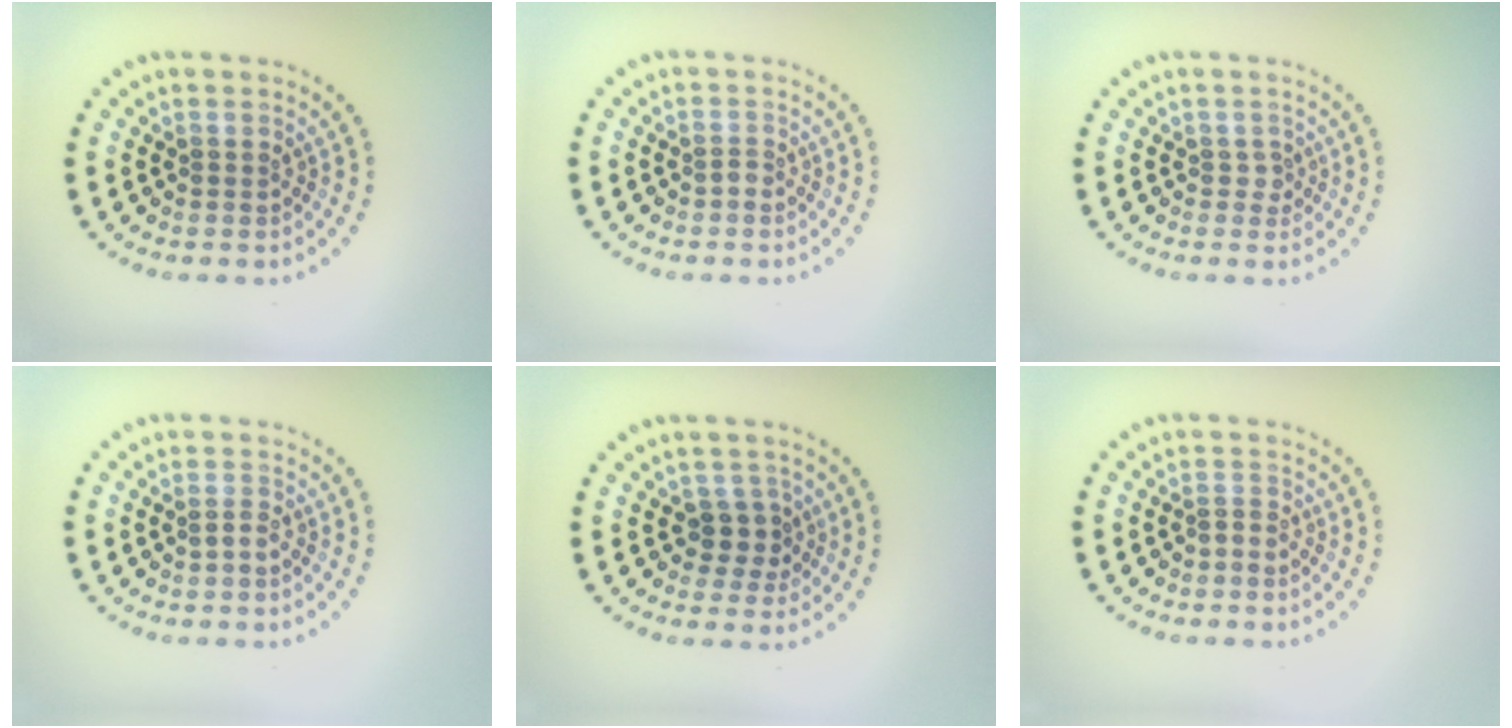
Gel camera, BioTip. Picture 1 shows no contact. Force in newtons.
{"total": 0.9, "press": 0.6, "slide": 0.7}
{"total": 0.9, "press": 0.7, "slide": 0.6}
{"total": 0.9, "press": 0.8, "slide": 0.4}
{"total": 2.1, "press": 1.8, "slide": 1.1}
{"total": 0.6, "press": 0.3, "slide": 0.5}